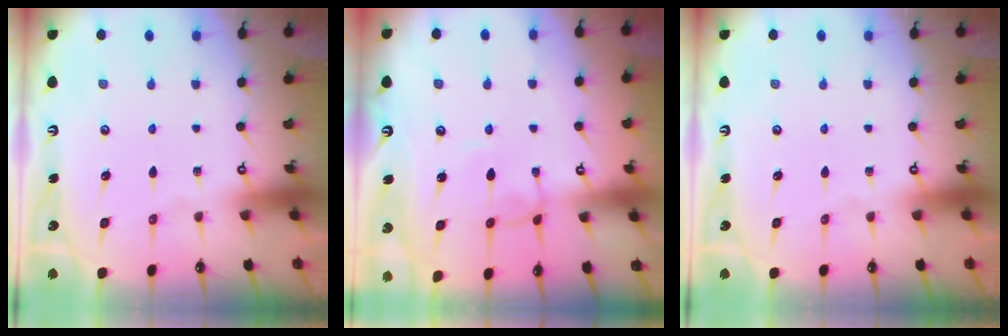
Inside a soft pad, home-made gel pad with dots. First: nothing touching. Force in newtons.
{"total": 1.4, "press": 1.4, "slide": 0.4}
{"total": 0.0}